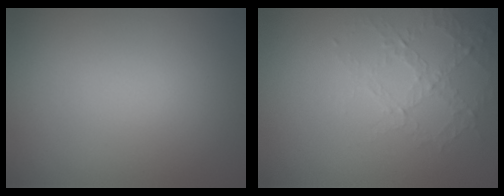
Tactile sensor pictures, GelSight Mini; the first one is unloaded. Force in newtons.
{"total": 1.6, "press": 1.1, "slide": 1.2}